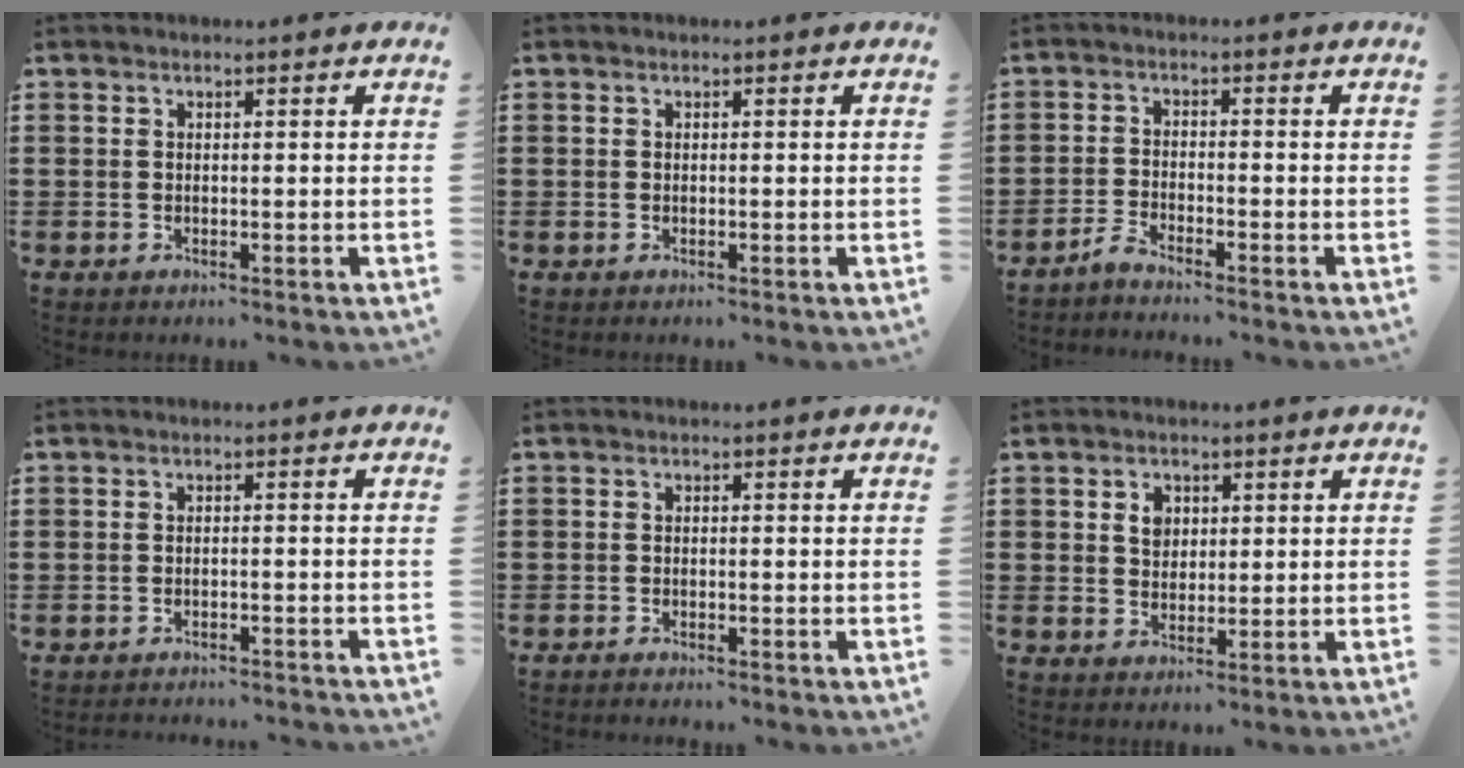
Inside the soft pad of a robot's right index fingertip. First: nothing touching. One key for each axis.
{"total": 0.0}
{"total": 2.3, "fx": -2.2, "fy": -0.2, "fz": 0.4, "tx": -0.018, "ty": 0.001, "tz": -0.046}
{"total": 1.4, "fx": -1.4, "fy": -0.1, "fz": 0.1, "tx": -0.006, "ty": 0.002, "tz": -0.029}
{"total": 0.8, "fx": -0.8, "fy": 0.0, "fz": 0.0, "tx": -0.002, "ty": 0.001, "tz": -0.018}
{"total": 3.0, "fx": 1.0, "fy": 2.4, "fz": 1.6, "tx": -0.040, "ty": 0.010, "tz": 0.016}